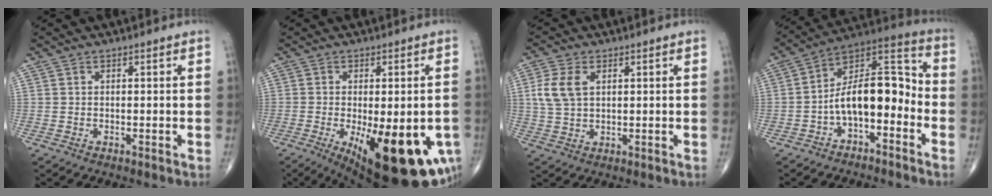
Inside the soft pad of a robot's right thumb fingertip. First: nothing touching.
{"total": 22.2, "force": [-7.7, 8.4, 19.1], "torque": [-0.211, -0.022, -0.088]}
{"total": 6.4, "force": [1.7, 3.9, 4.8], "torque": [-0.106, 0.003, 0.035]}
{"total": 13.8, "force": [-3.8, 6.9, 11.4], "torque": [-0.166, 0.074, -0.072]}